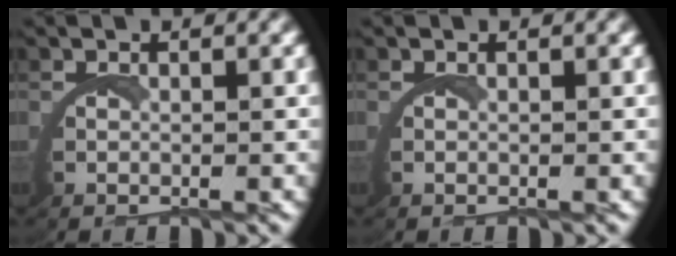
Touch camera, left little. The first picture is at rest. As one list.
[{"total": 0.0}]